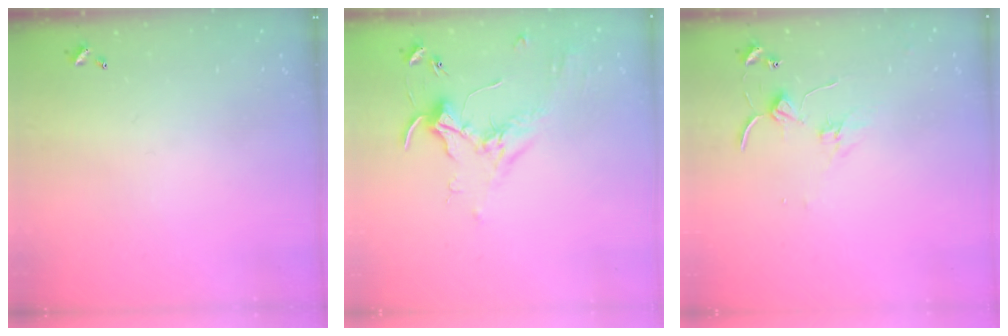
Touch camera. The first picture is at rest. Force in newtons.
{"total": 1.8, "press": 1.8, "slide": 0.4}
{"total": 1.4, "press": 1.3, "slide": 0.2}